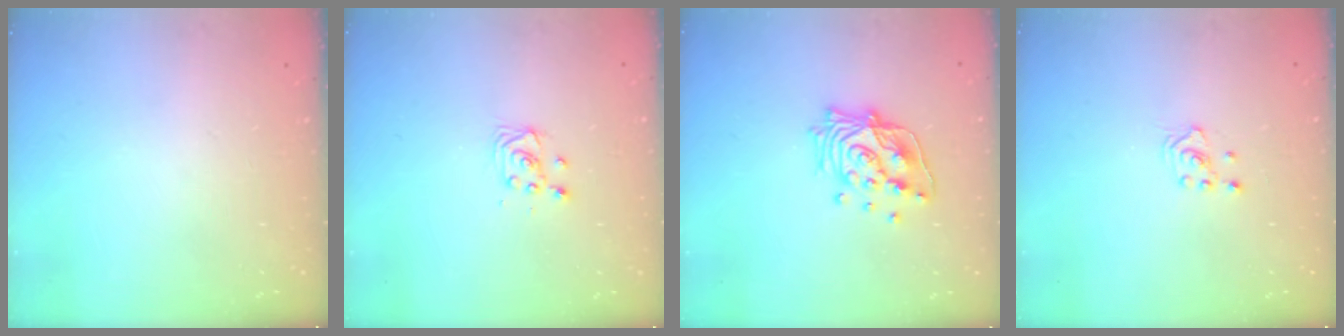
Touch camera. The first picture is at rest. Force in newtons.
{"total": 3.5, "press": 3.5, "slide": 0.4}
{"total": 15.9, "press": 15.9, "slide": 1.3}
{"total": 2.0, "press": 2.0, "slide": 0.3}